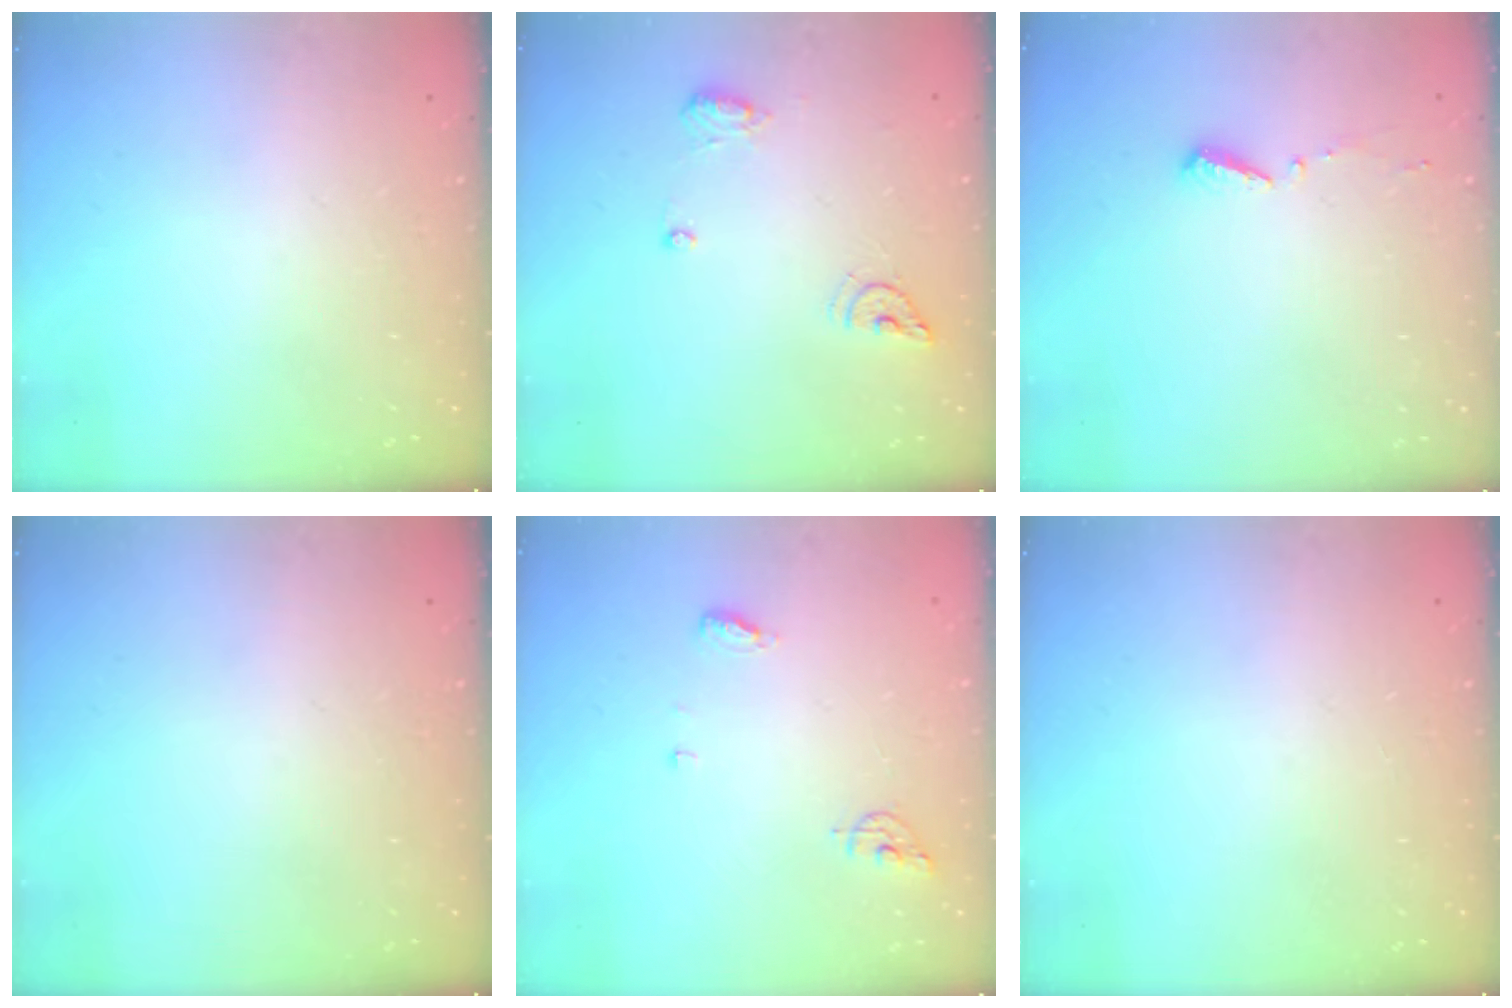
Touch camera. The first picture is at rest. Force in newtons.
{"total": 7.7, "press": 7.6, "slide": 1.3}
{"total": 3.5, "press": 3.5, "slide": 0.3}
{"total": 0.0}
{"total": 5.5, "press": 5.5, "slide": 0.5}
{"total": 0.0}